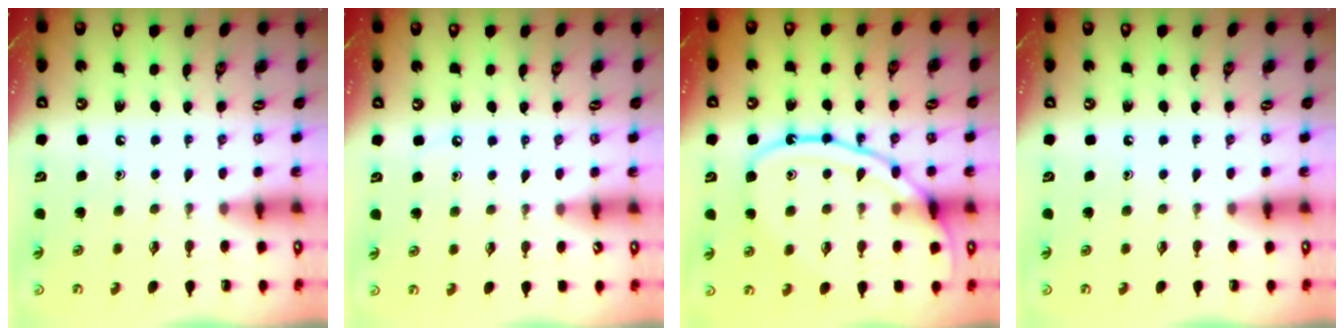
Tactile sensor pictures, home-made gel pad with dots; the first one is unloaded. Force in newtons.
{"total": 2.5, "press": 2.4, "slide": 0.4}
{"total": 16.2, "press": 16.1, "slide": 1.6}
{"total": 0.0}